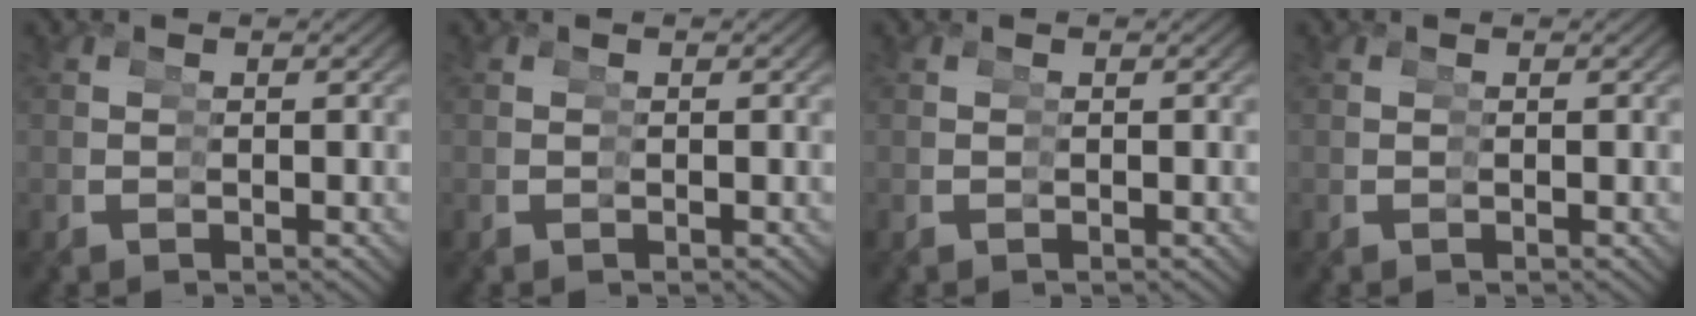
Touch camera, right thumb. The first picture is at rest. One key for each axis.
{"total": 0.0}
{"total": 0.0}
{"total": 0.0}